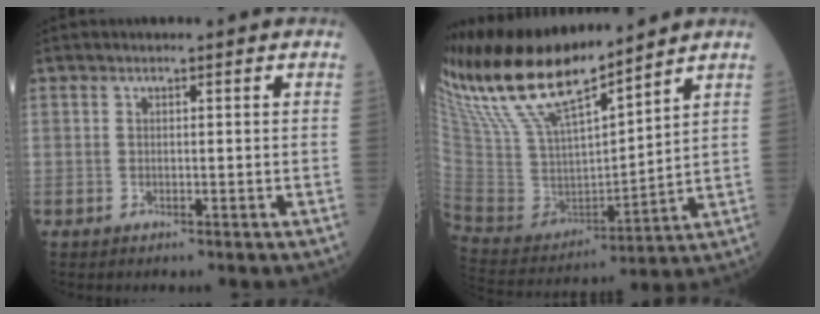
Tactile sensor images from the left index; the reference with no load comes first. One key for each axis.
{"total": 18.9, "fx": 15.9, "fy": 2.4, "fz": 9.9, "tx": -0.203, "ty": -0.001, "tz": 0.313}